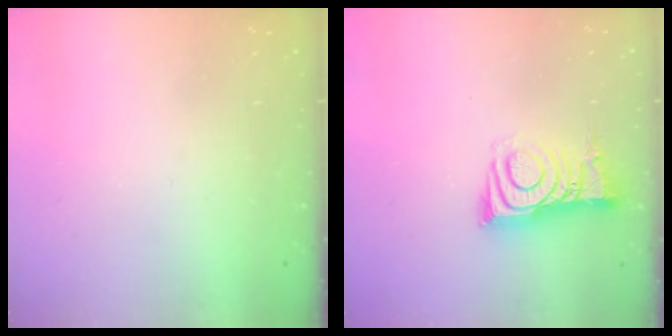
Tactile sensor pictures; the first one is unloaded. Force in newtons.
{"total": 8.3, "press": 8.3, "slide": 0.7}